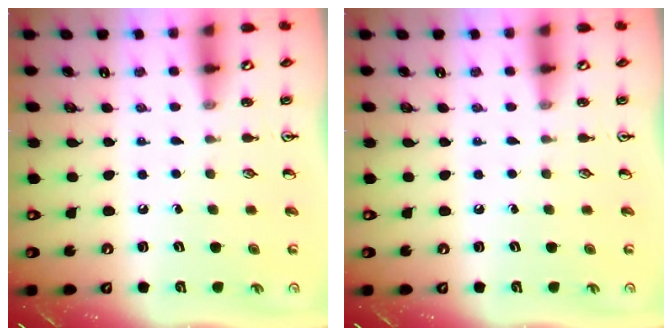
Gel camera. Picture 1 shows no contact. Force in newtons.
{"total": 0.0}